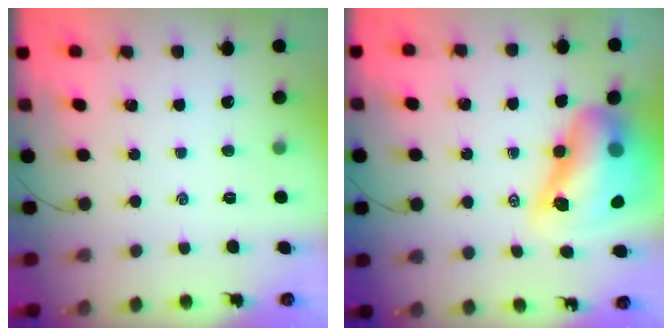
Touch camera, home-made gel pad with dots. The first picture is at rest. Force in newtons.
{"total": 16.0, "press": 15.4, "slide": 4.4}